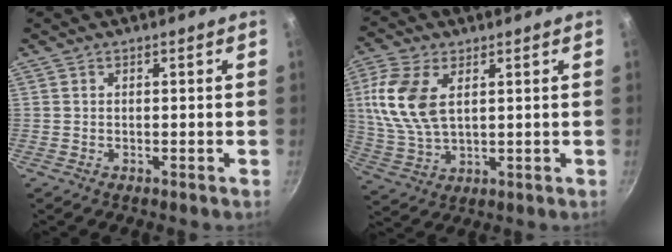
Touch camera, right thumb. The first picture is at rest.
{"total": 12.1, "force": [3.3, 6.7, 9.6], "torque": [-0.200, -0.003, 0.068]}